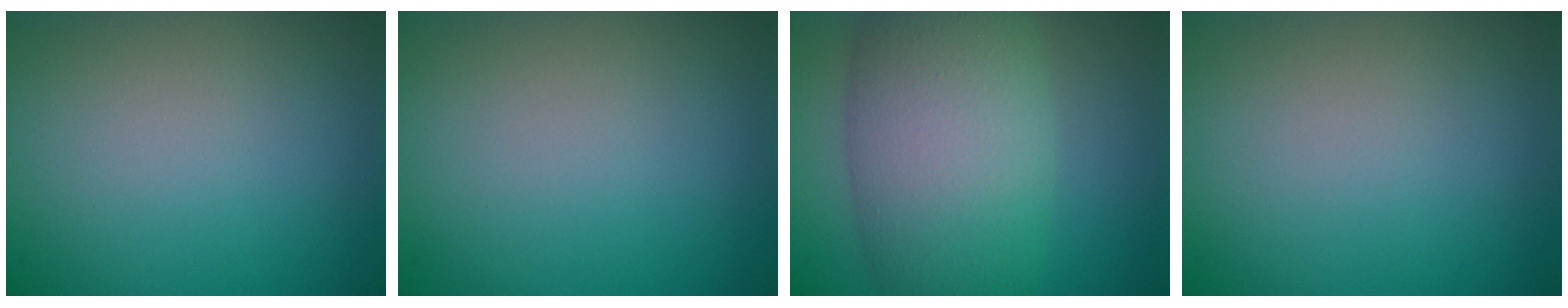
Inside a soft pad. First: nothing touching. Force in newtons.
{"total": 0.0}
{"total": 9.8, "press": 9.8, "slide": 0.6}
{"total": 0.0}